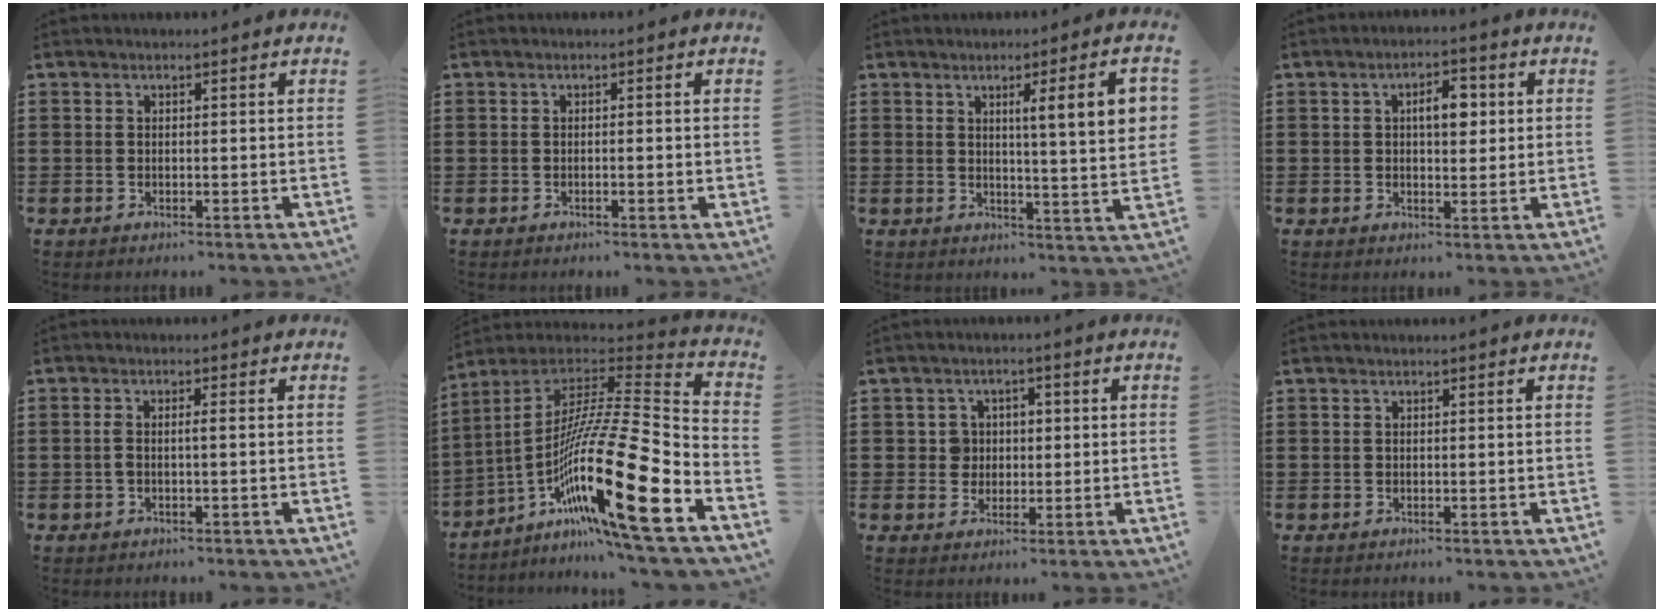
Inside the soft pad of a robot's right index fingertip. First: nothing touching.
{"total": 0.7, "force": [-0.2, 0.0, 0.6], "torque": [-0.011, -0.004, -0.004]}
{"total": 7.7, "force": [2.7, 0.2, 7.3], "torque": [-0.123, -0.005, 0.037]}
{"total": 4.5, "force": [0.8, 2.1, 3.9], "torque": [-0.064, 0.006, 0.008]}
{"total": 1.7, "force": [-0.4, 0.1, 1.7], "torque": [-0.034, 0.001, -0.008]}
{"total": 24.2, "force": [-9.7, 3.1, 22.0], "torque": [-0.417, -0.001, -0.181]}
{"total": 3.2, "force": [-0.1, 3.0, 1.2], "torque": [-0.036, 0.010, -0.006]}
{"total": 0.0}